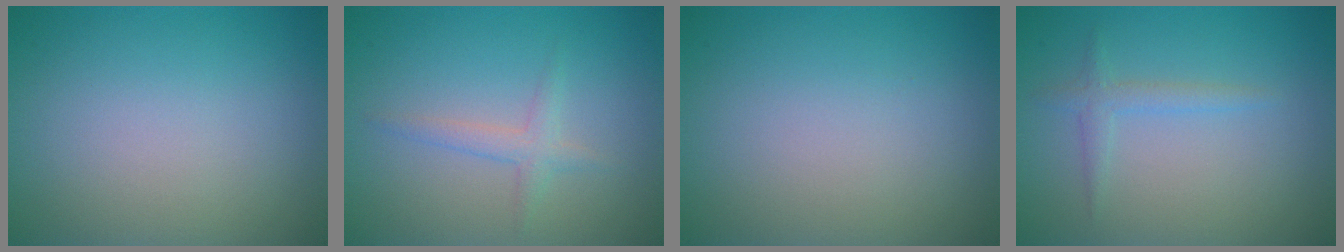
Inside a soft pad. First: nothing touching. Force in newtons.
{"total": 1.7, "press": 1.7, "slide": 0.1}
{"total": 0.0}
{"total": 1.4, "press": 1.4, "slide": 0.1}